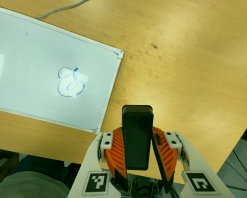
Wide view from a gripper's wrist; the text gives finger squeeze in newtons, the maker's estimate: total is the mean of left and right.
{"total": 7.7, "left": 6.2, "right": 9.3}